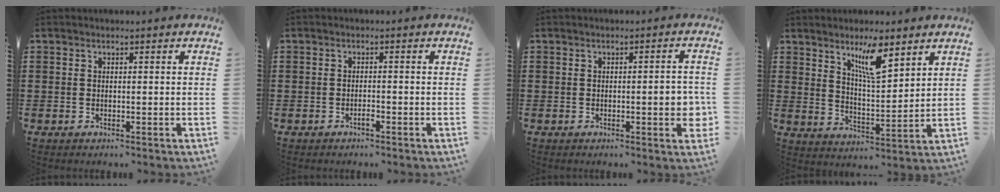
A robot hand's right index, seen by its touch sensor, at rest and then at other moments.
{"total": 1.2, "force": [-0.8, 0.2, 0.9], "torque": [-0.019, -0.004, -0.013]}
{"total": 4.0, "force": [-0.4, 0.9, 3.8], "torque": [-0.048, -0.004, -0.012]}
{"total": 7.5, "force": [4.9, 1.6, 5.3], "torque": [-0.102, -0.011, 0.083]}